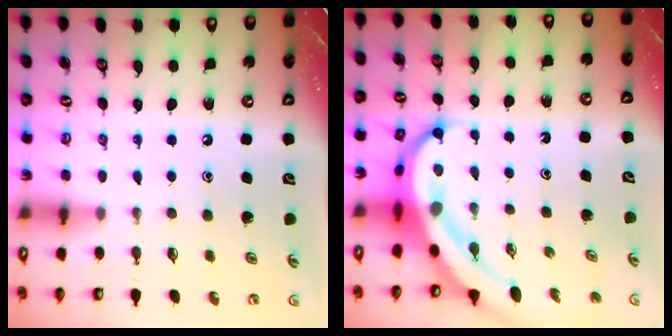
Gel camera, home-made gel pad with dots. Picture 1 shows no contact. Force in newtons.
{"total": 10.1, "press": 10.1, "slide": 1.1}